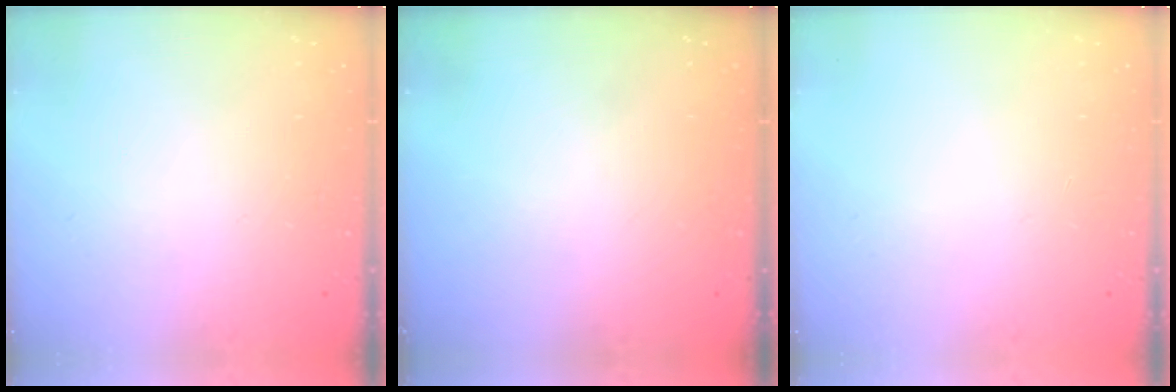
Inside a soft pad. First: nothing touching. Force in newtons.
{"total": 0.0}
{"total": 0.0}